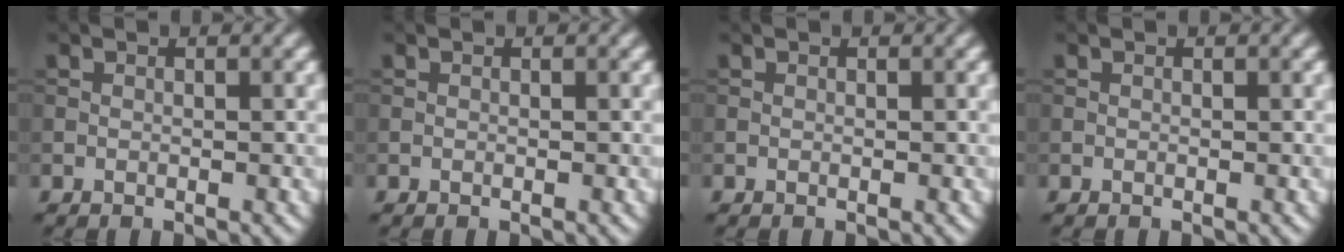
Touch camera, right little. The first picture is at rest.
{"total": 0.0}
{"total": 0.0}
{"total": 0.0}